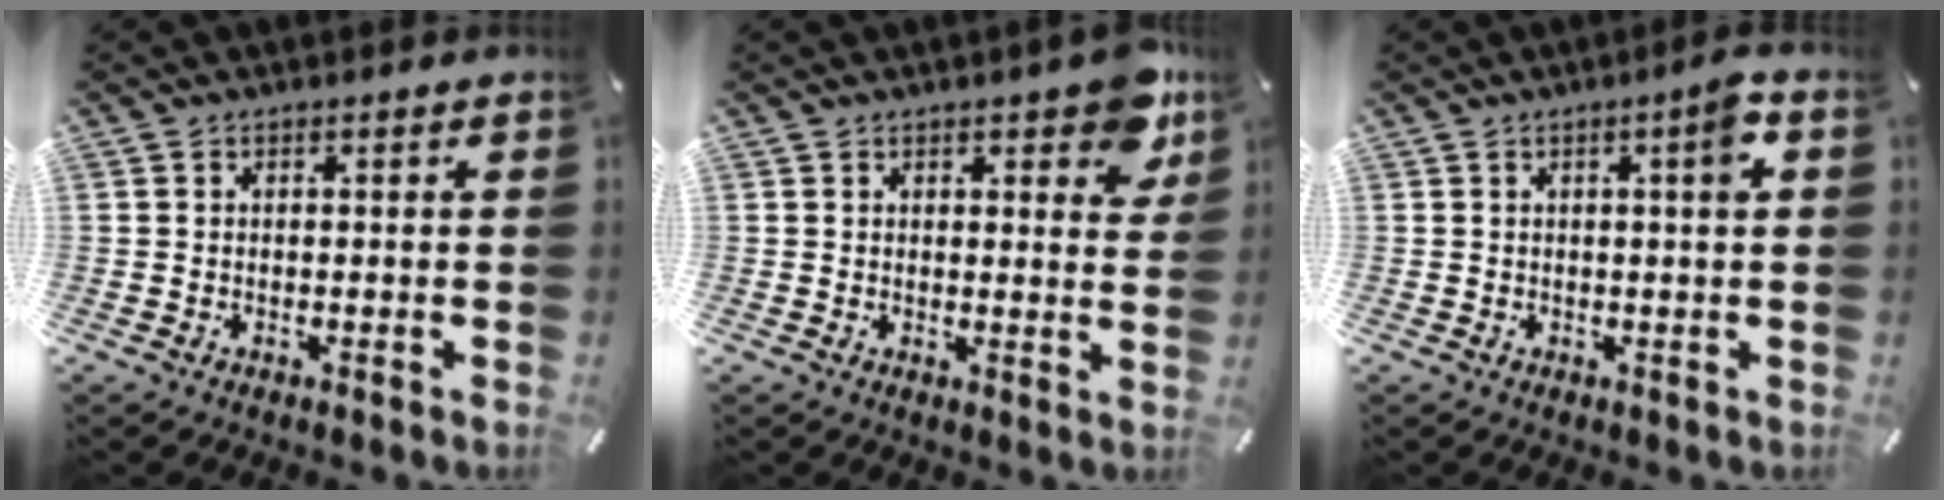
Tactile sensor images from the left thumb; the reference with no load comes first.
{"total": 7.2, "force": [4.7, 3.1, 4.5], "torque": [-0.043, -0.029, 0.076]}
{"total": 4.5, "force": [1.3, 0.4, 4.3], "torque": [-0.059, -0.008, 0.013]}